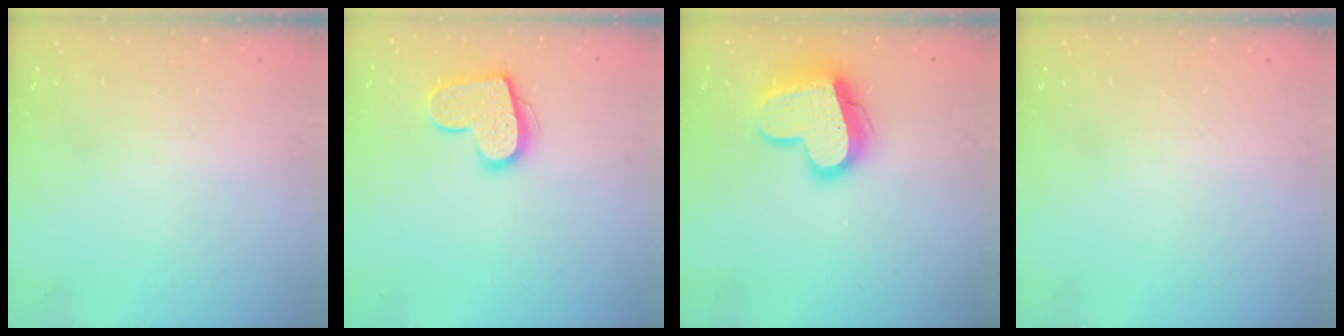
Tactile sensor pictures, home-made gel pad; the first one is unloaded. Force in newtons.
{"total": 13.9, "press": 13.9, "slide": 0.9}
{"total": 16.7, "press": 16.7, "slide": 1.1}
{"total": 0.0}